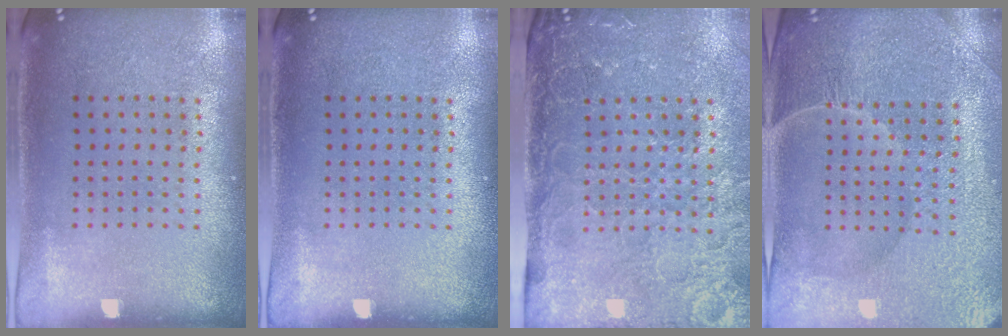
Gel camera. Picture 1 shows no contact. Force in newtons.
{"total": 0.0}
{"total": 4.1, "press": 3.6, "slide": 2.0}
{"total": 4.3, "press": 4.1, "slide": 1.2}